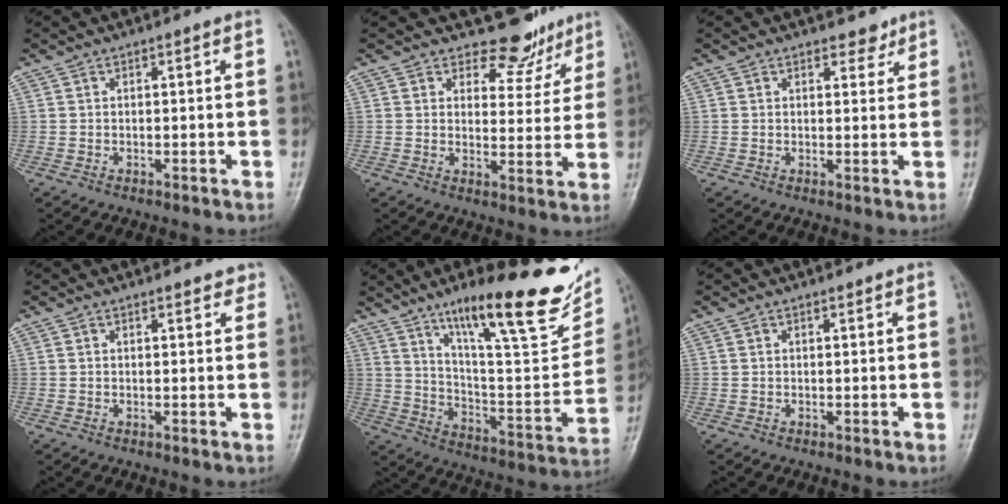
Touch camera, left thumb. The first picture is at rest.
{"total": 7.5, "force": [6.4, 3.9, 0.8], "torque": [0.022, -0.054, 0.081]}
{"total": 2.5, "force": [2.0, 1.4, 0.7], "torque": [0.010, -0.011, 0.023]}
{"total": 2.4, "force": [2.0, 0.9, 1.0], "torque": [0.005, -0.005, 0.019]}
{"total": 28.4, "force": [17.1, 7.0, 21.5], "torque": [-0.286, -0.058, 0.273]}
{"total": 0.5, "force": [0.4, 0.2, 0.2], "torque": [-0.008, -0.004, 0.006]}